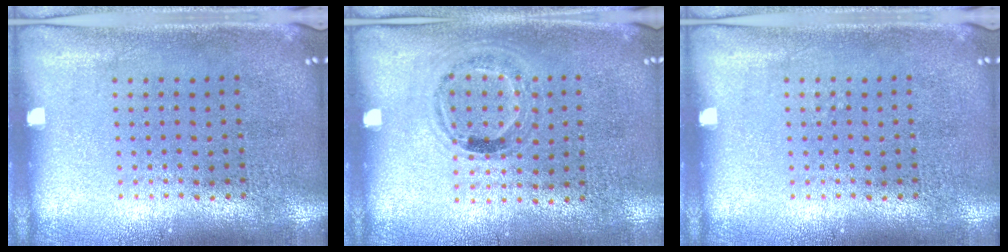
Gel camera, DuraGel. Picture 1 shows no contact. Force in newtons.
{"total": 1.0, "press": 0.8, "slide": 0.7}
{"total": 0.0}